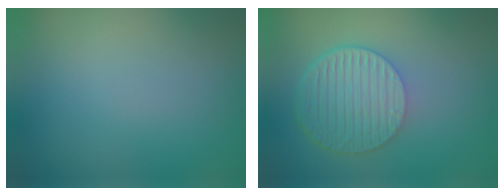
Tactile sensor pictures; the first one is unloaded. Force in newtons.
{"total": 6.6, "press": 4.7, "slide": 4.6}